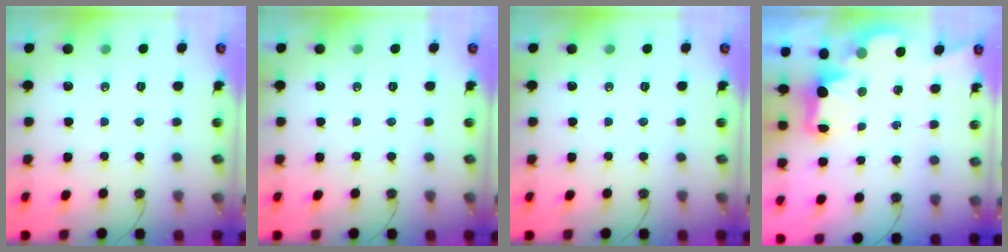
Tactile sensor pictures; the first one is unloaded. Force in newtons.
{"total": 0.0}
{"total": 0.0}
{"total": 2.1, "press": 2.0, "slide": 0.8}